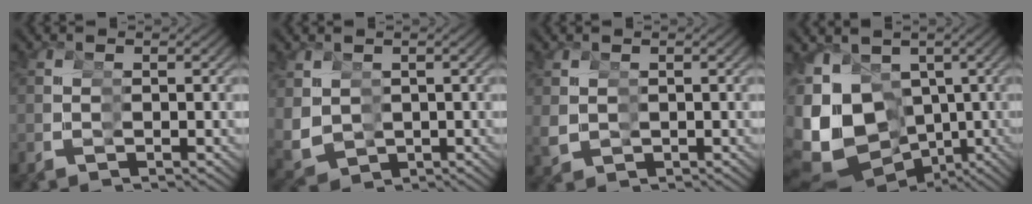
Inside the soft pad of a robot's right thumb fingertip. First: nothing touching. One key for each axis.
{"total": 5.5, "fx": -0.4, "fy": 5.0, "fz": 2.3, "tx": -0.077, "ty": -0.031, "tz": 0.015}
{"total": 1.9, "fx": 0.7, "fy": 1.8, "fz": 0.3, "tx": -0.022, "ty": -0.009, "tz": 0.024}
{"total": 15.1, "fx": -1.2, "fy": 12.6, "fz": 8.2, "tx": -0.196, "ty": -0.038, "tz": -0.012}